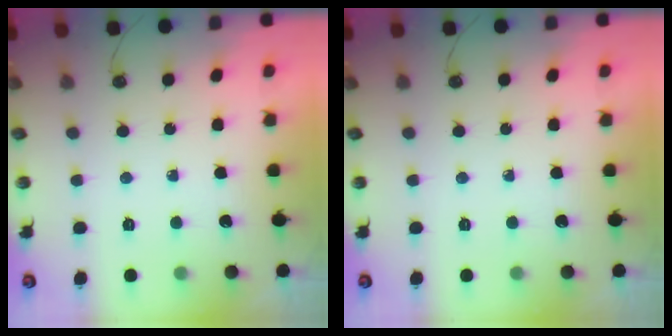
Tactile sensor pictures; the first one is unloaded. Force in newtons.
{"total": 0.0}